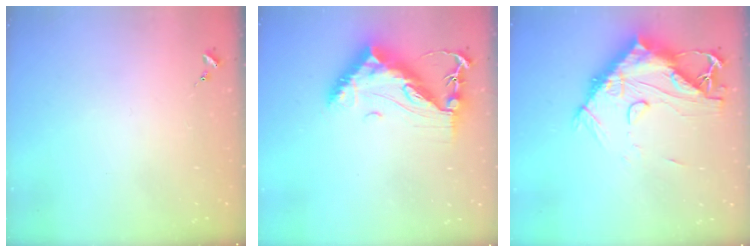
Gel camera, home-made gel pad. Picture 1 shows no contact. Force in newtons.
{"total": 13.5, "press": 13.4, "slide": 1.3}
{"total": 18.5, "press": 18.4, "slide": 1.9}